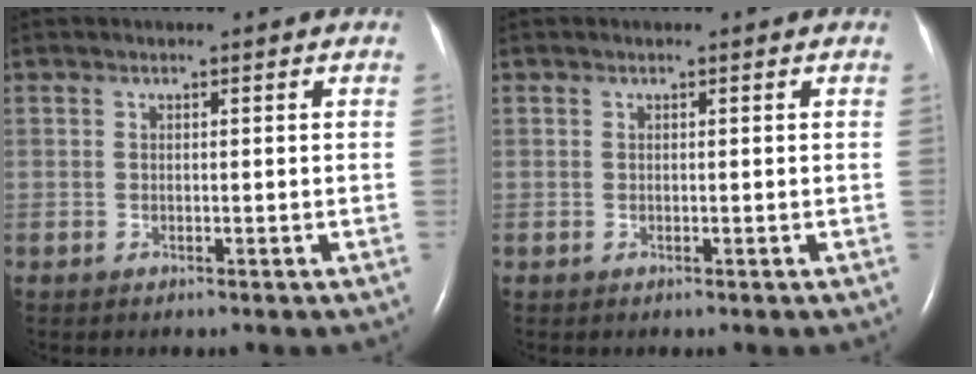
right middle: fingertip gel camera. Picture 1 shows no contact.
{"total": 0.0}